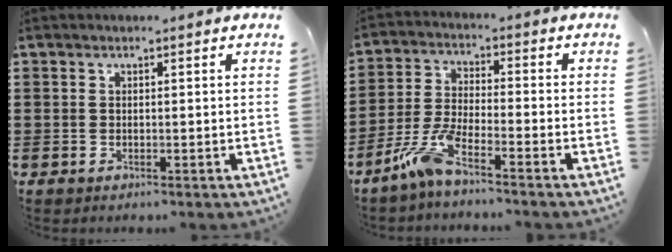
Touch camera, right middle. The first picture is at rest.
{"total": 6.9, "force": [-4.9, 0.9, 4.8], "torque": [-0.126, -0.014, -0.099]}